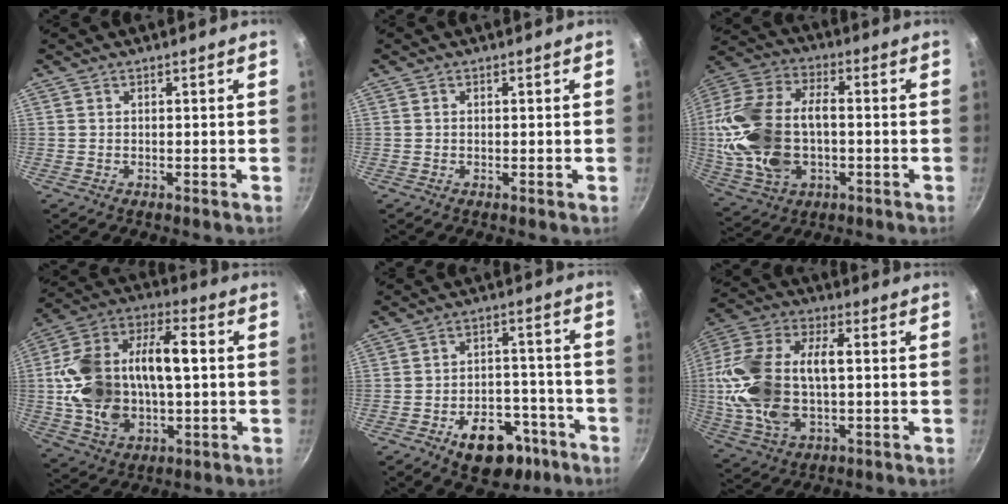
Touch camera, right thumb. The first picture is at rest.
{"total": 0.0}
{"total": 21.6, "force": [-1.4, 13.1, 17.0], "torque": [-0.369, 0.014, -0.019]}
{"total": 22.6, "force": [0.6, 12.8, 18.7], "torque": [-0.346, 0.022, 0.012]}
{"total": 13.1, "force": [-7.2, 7.9, 7.6], "torque": [-0.081, 0.054, -0.100]}
{"total": 20.7, "force": [0.1, 11.2, 17.4], "torque": [-0.380, 0.014, 0.006]}